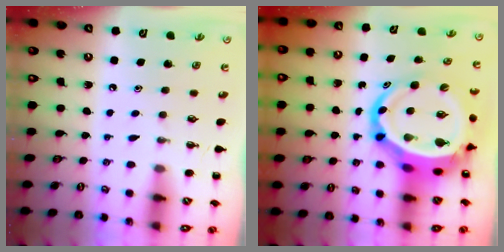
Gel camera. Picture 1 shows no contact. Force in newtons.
{"total": 11.7, "press": 11.3, "slide": 3.2}